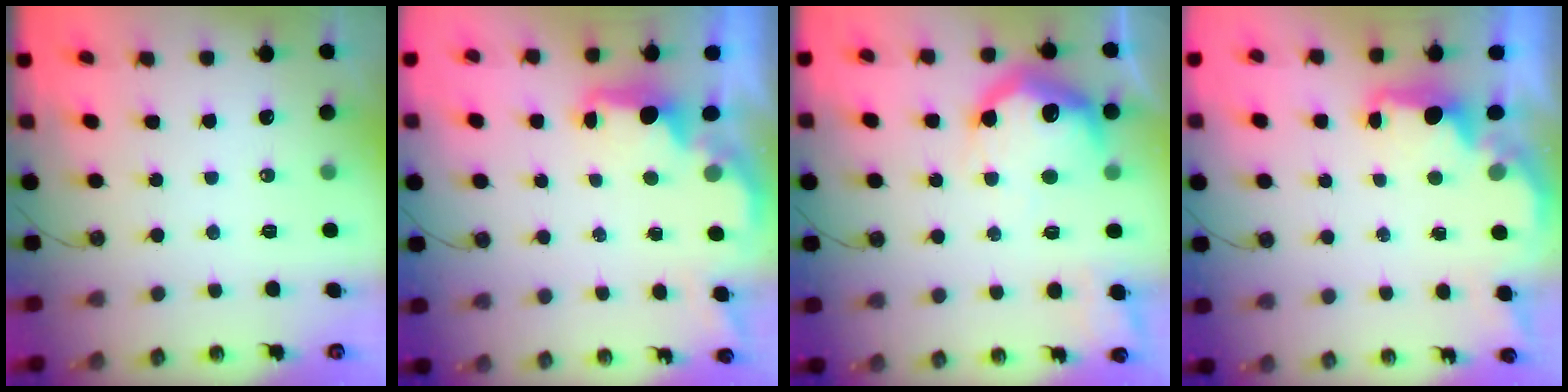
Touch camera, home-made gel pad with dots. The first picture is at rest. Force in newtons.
{"total": 1.8, "press": 1.7, "slide": 0.6}
{"total": 20.4, "press": 20.3, "slide": 1.4}
{"total": 2.0, "press": 1.8, "slide": 0.7}